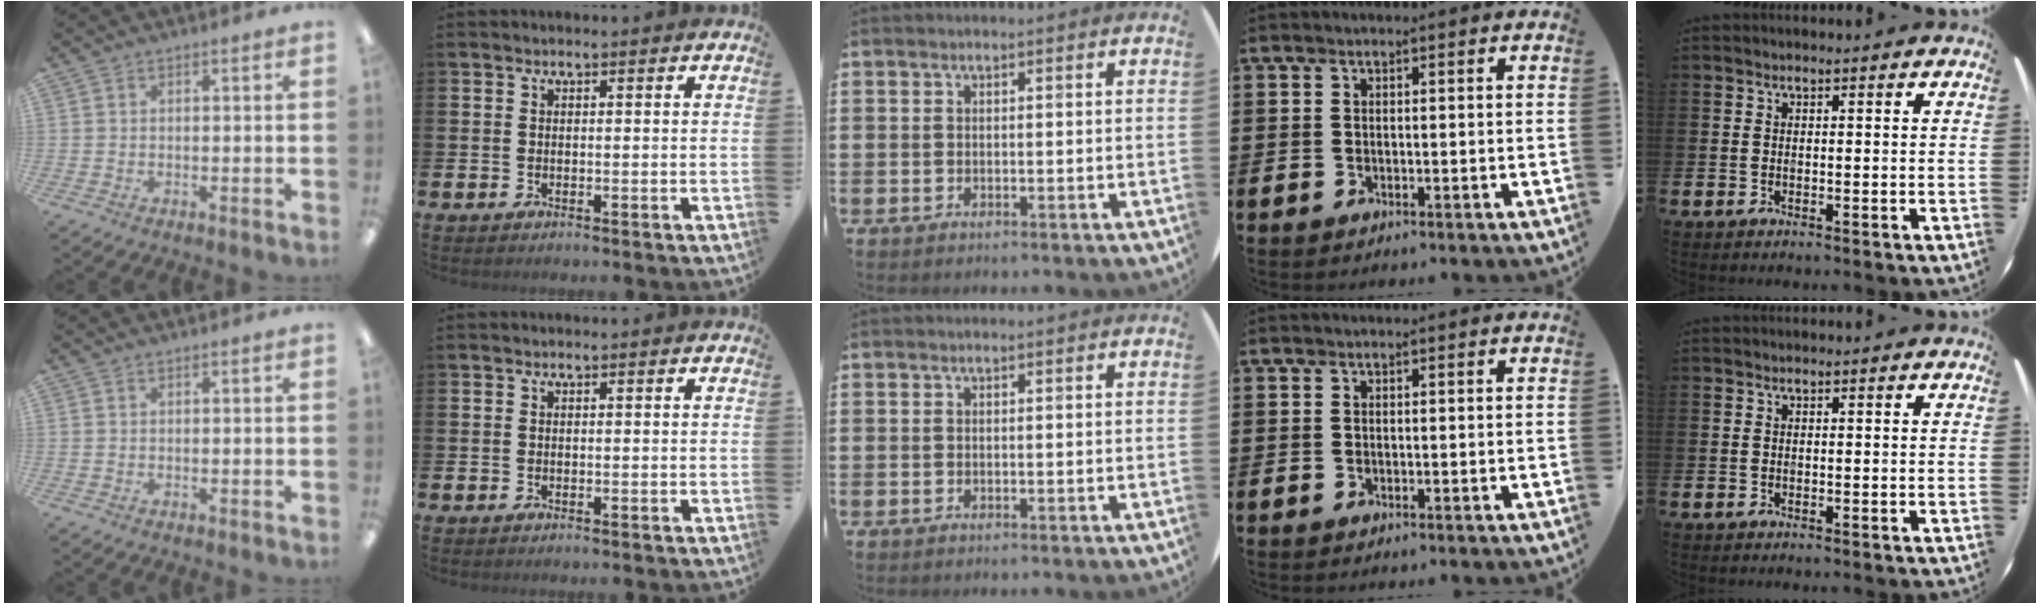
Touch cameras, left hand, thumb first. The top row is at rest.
{}